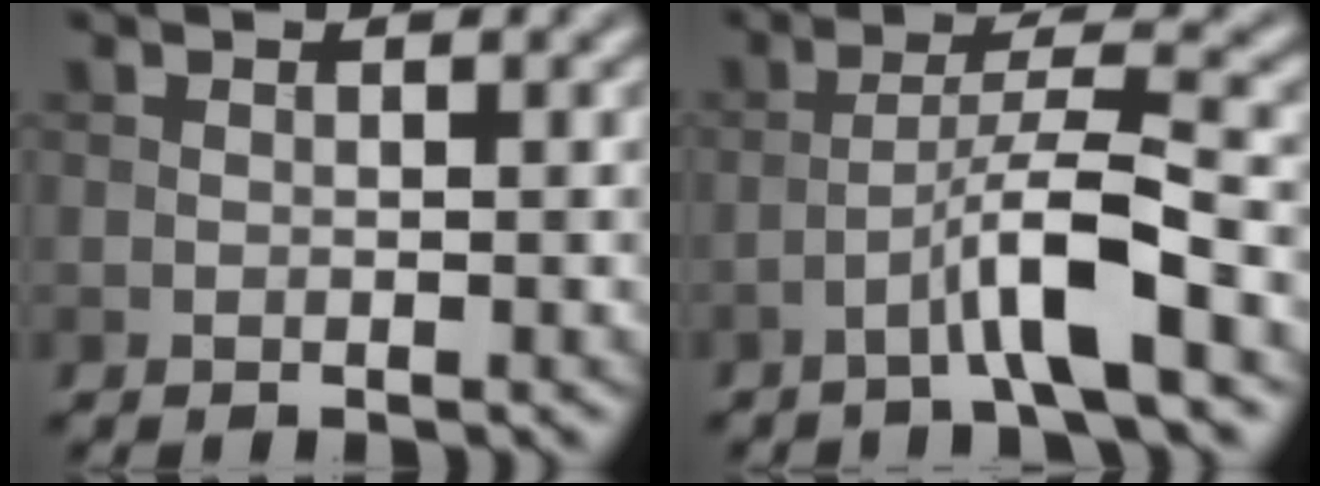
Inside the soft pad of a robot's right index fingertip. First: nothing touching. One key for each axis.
{"total": 5.3, "fx": -2.8, "fy": 0.3, "fz": 4.5, "tx": -0.077, "ty": 0.022, "tz": -0.057}